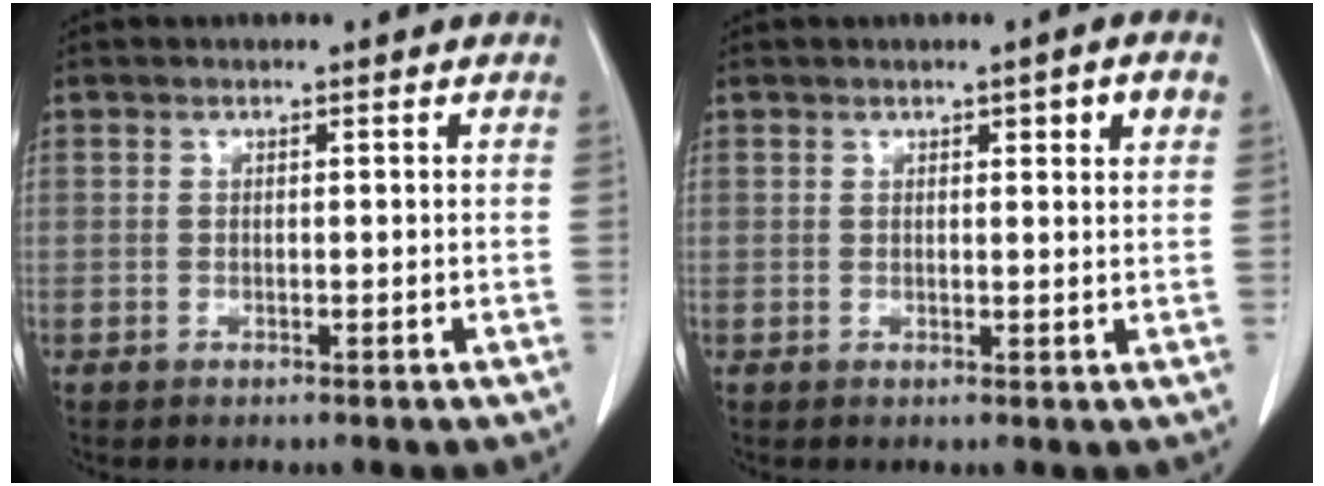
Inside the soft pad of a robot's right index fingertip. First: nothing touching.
{"total": 2.9, "force": [1.4, 0.4, 2.6], "torque": [-0.033, 0.003, 0.018]}